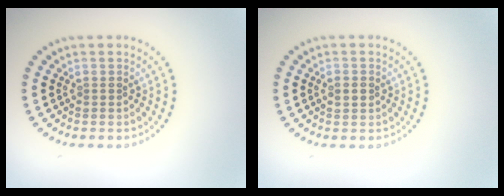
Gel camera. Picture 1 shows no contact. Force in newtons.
{"total": 0.9, "press": 0.9, "slide": 0.1}